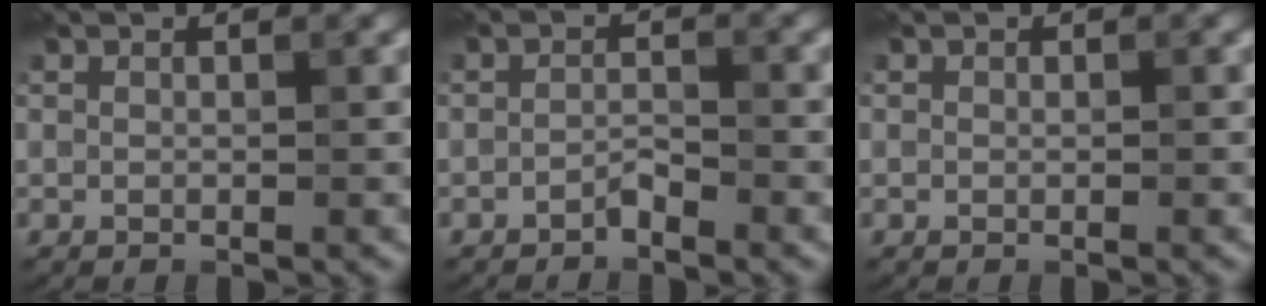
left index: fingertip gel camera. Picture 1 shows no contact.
{"total": 1.5, "force": [-1.5, 0.0, -0.1], "torque": [-0.004, 0.001, -0.020]}
{"total": 0.6, "force": [-0.5, -0.1, -0.4], "torque": [0.005, -0.004, -0.002]}